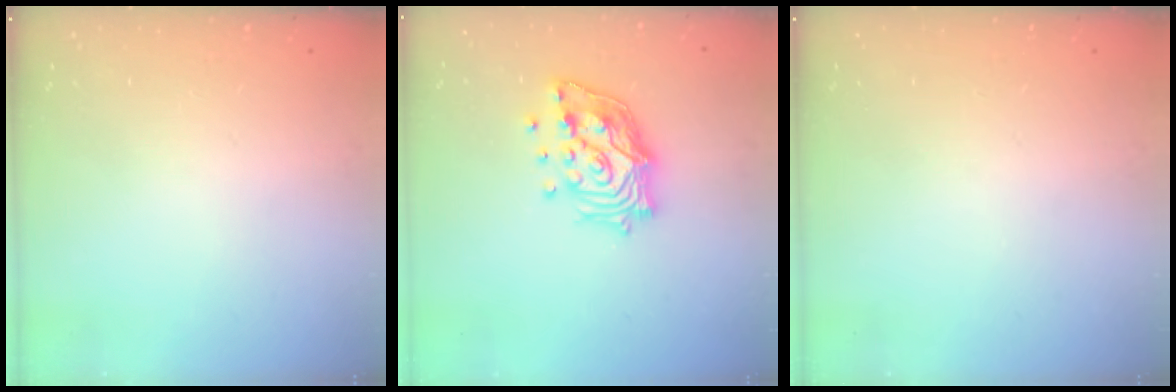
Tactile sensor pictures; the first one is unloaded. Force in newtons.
{"total": 15.5, "press": 15.4, "slide": 0.9}
{"total": 0.0}